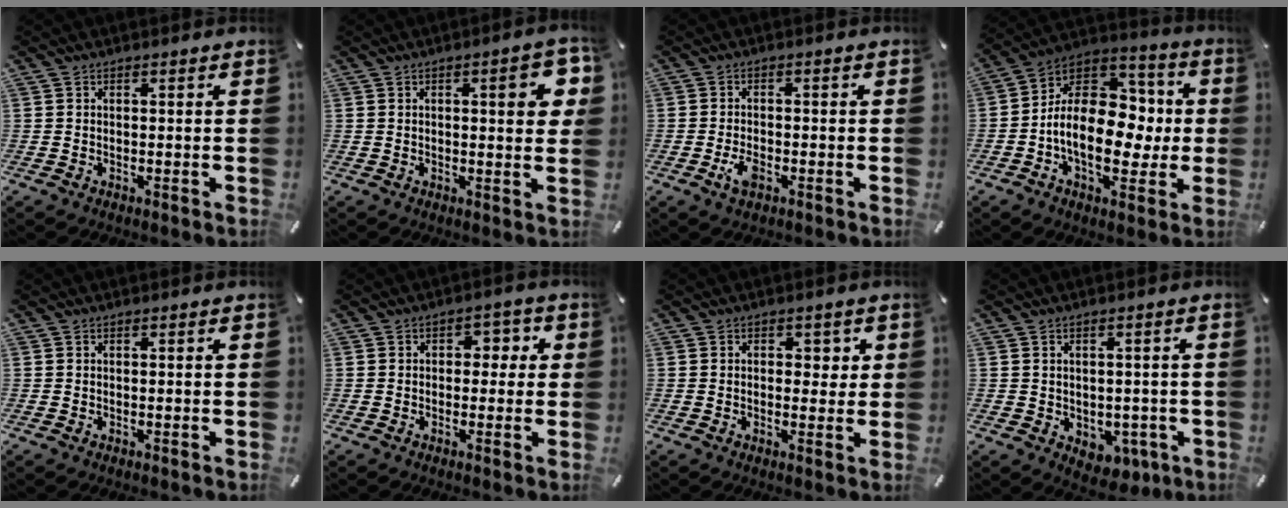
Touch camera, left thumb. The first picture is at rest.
{"total": 8.4, "force": [2.2, 2.7, 7.7], "torque": [-0.095, -0.010, 0.028]}
{"total": 3.8, "force": [-1.7, 2.0, 2.8], "torque": [-0.066, 0.001, -0.033]}
{"total": 16.4, "force": [-2.2, 12.1, 10.8], "torque": [-0.180, -0.001, -0.031]}
{"total": 0.0}
{"total": 3.5, "force": [-0.3, 2.7, 2.2], "torque": [-0.022, 0.004, -0.018]}
{"total": 2.8, "force": [0.6, 2.1, 1.8], "torque": [-0.007, -0.005, 0.000]}
{"total": 4.1, "force": [-0.8, 3.5, 1.9], "torque": [-0.010, -0.001, -0.014]}